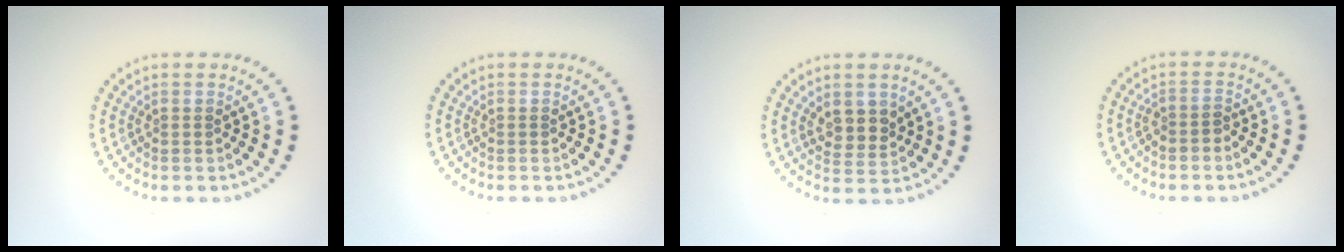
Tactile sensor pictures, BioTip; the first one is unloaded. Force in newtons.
{"total": 0.0}
{"total": 2.4, "press": 2.2, "slide": 1.0}
{"total": 1.1, "press": 1.0, "slide": 0.6}